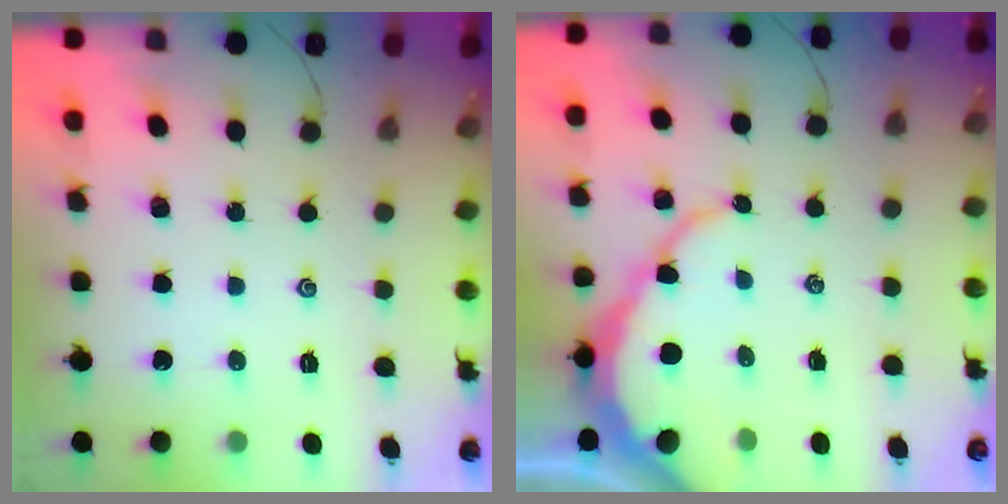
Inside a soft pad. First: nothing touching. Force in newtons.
{"total": 10.2, "press": 10.1, "slide": 1.0}